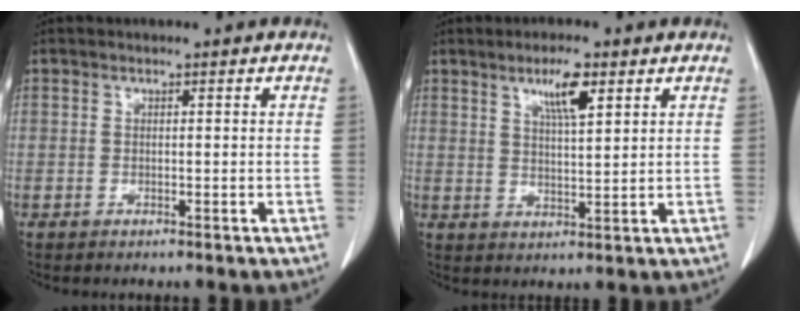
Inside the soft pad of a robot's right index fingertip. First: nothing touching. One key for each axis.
{"total": 5.6, "fx": 3.1, "fy": 0.9, "fz": 4.6, "tx": -0.083, "ty": 0.000, "tz": 0.053}